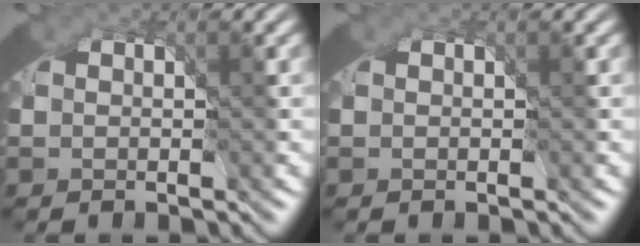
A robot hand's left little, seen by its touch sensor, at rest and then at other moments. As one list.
[{"total": 0.0}]